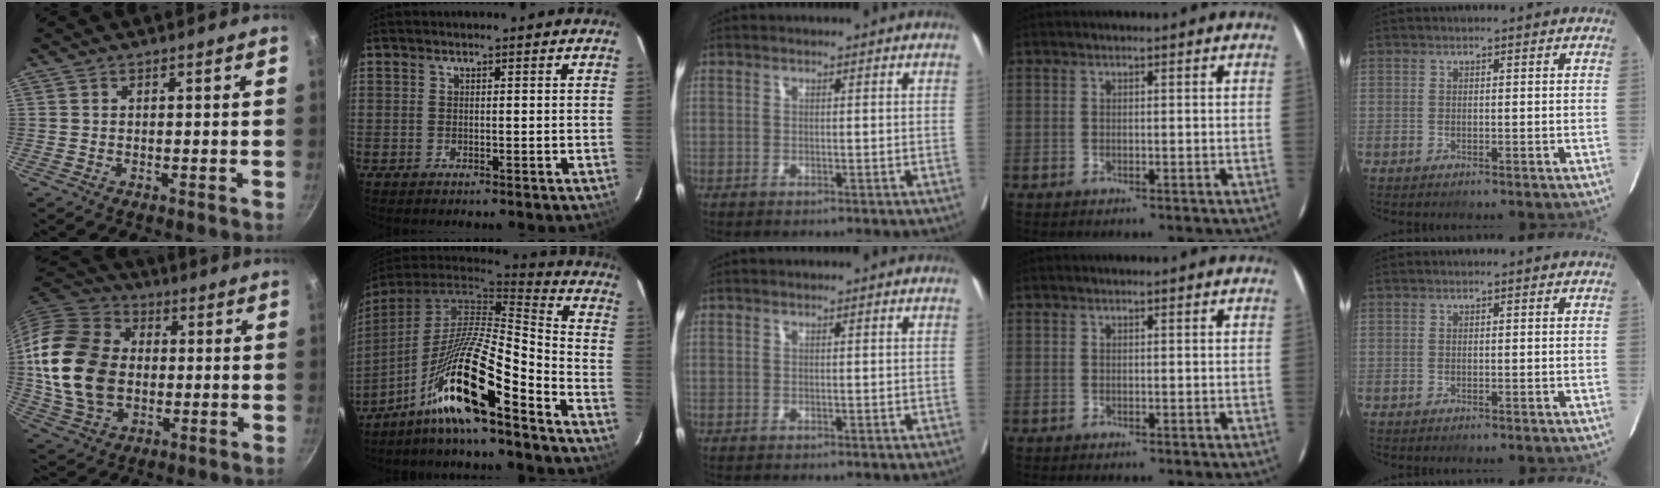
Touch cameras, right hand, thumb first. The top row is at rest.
{"thumb": {"total": 22.2, "force": [0.0, 16.0, 15.3], "torque": [-0.305, 0.011, 0.001]}, "index": {"total": 18.3, "force": [-12.0, 0.6, 13.8], "torque": [-0.284, -0.014, -0.224]}}